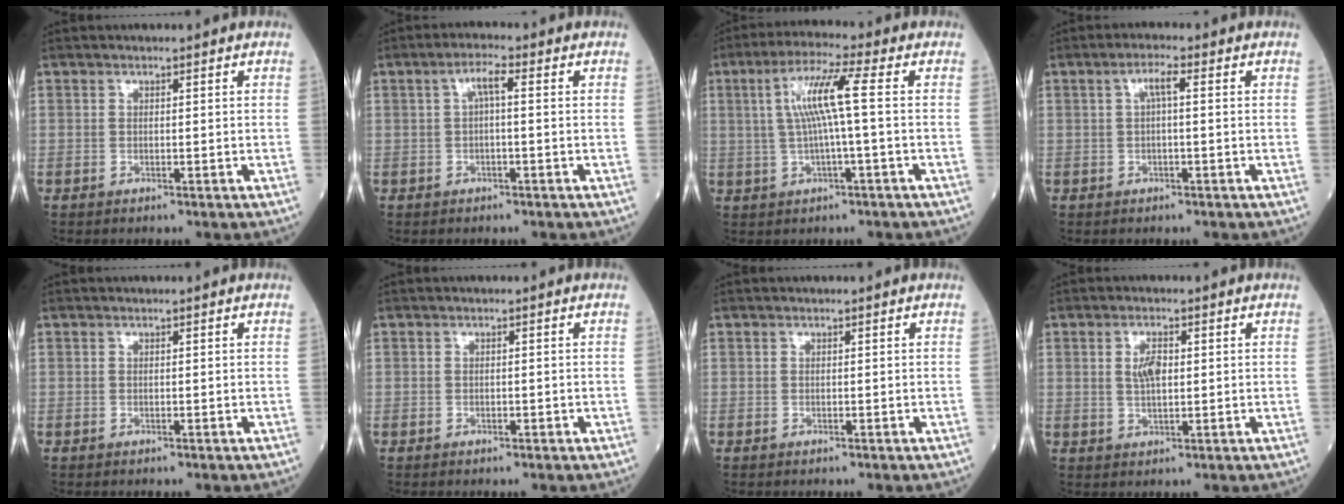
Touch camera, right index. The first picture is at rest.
{"total": 3.0, "force": [0.4, 0.5, 3.0], "torque": [-0.059, 0.010, 0.007]}
{"total": 7.9, "force": [0.8, -0.3, 7.8], "torque": [-0.154, 0.014, 0.016]}
{"total": 2.6, "force": [0.4, 0.4, 2.6], "torque": [-0.052, 0.007, 0.009]}
{"total": 0.0}
{"total": 0.8, "force": [-0.5, 0.4, 0.4], "torque": [-0.006, 0.002, -0.006]}
{"total": 0.0}
{"total": 3.2, "force": [0.5, 1.3, 2.9], "torque": [-0.056, 0.005, 0.012]}